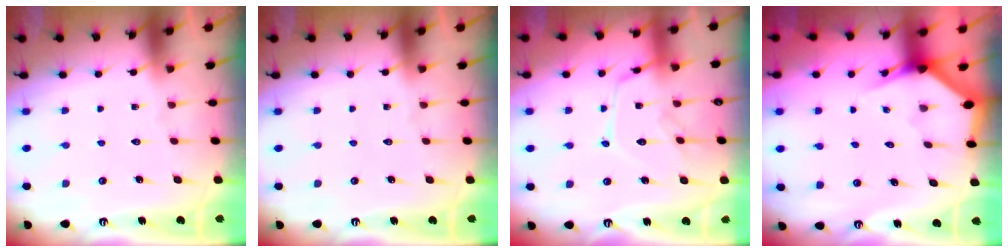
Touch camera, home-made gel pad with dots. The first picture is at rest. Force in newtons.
{"total": 0.0}
{"total": 13.3, "press": 13.2, "slide": 0.9}
{"total": 2.9, "press": 2.9, "slide": 0.1}